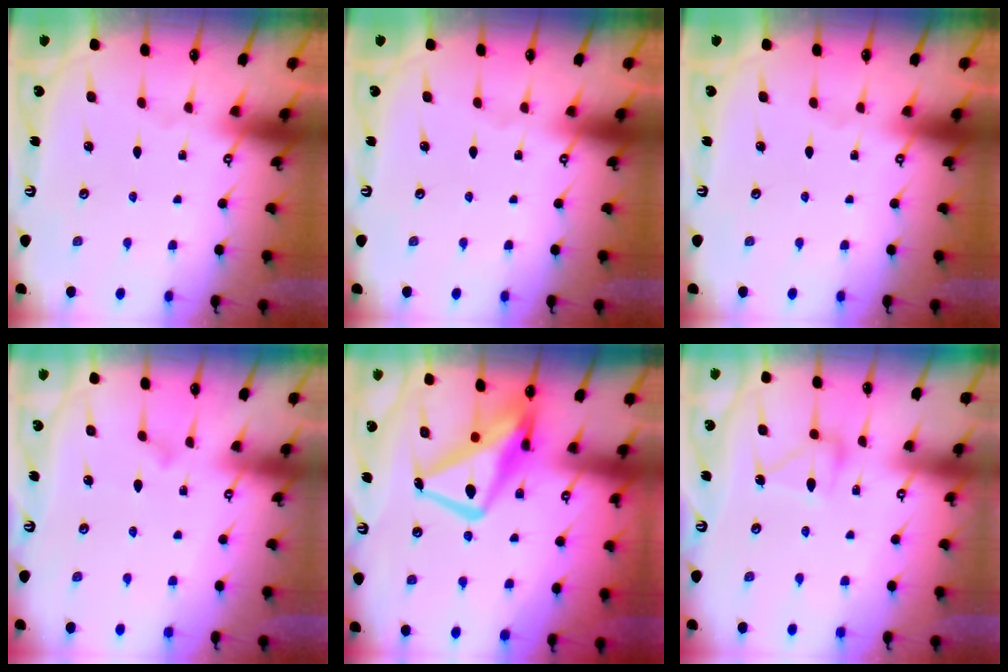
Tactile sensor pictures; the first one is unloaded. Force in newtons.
{"total": 0.0}
{"total": 0.0}
{"total": 6.8, "press": 6.8, "slide": 0.4}
{"total": 16.4, "press": 16.3, "slide": 1.5}
{"total": 11.1, "press": 11.1, "slide": 0.6}